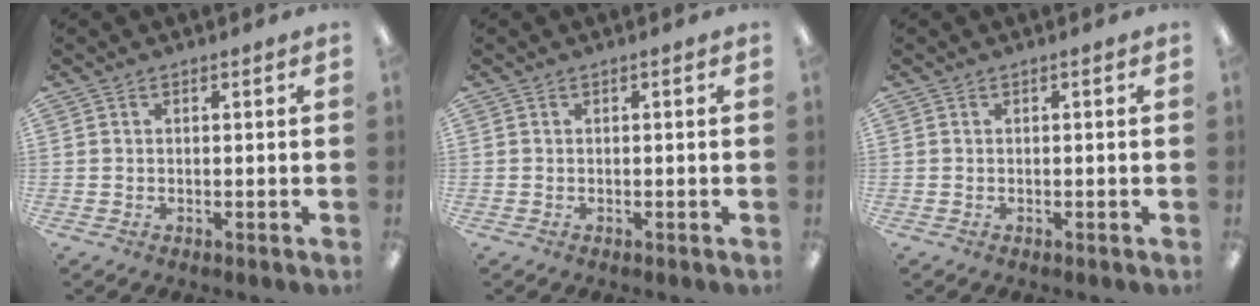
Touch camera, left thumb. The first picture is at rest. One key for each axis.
{"total": 0.0}
{"total": 0.0}